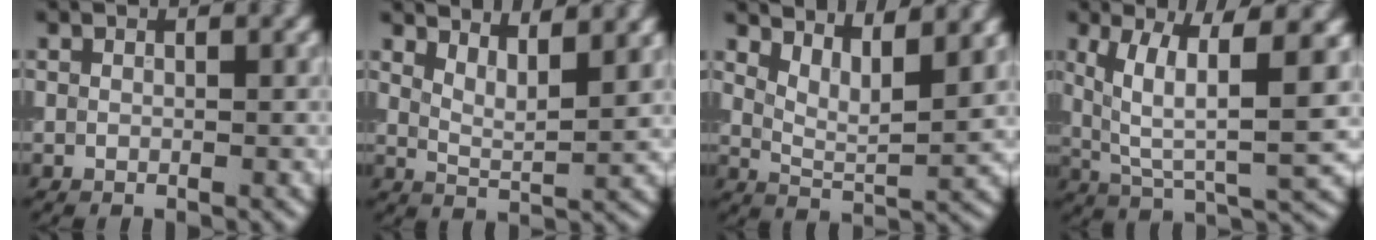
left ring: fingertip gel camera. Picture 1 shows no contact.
{"total": 4.6, "force": [3.5, 1.2, 2.7], "torque": [-0.040, 0.005, 0.053]}
{"total": 5.1, "force": [3.4, 1.5, 3.4], "torque": [-0.067, -0.003, 0.065]}
{"total": 8.3, "force": [2.5, 2.4, 7.6], "torque": [-0.142, -0.004, 0.048]}